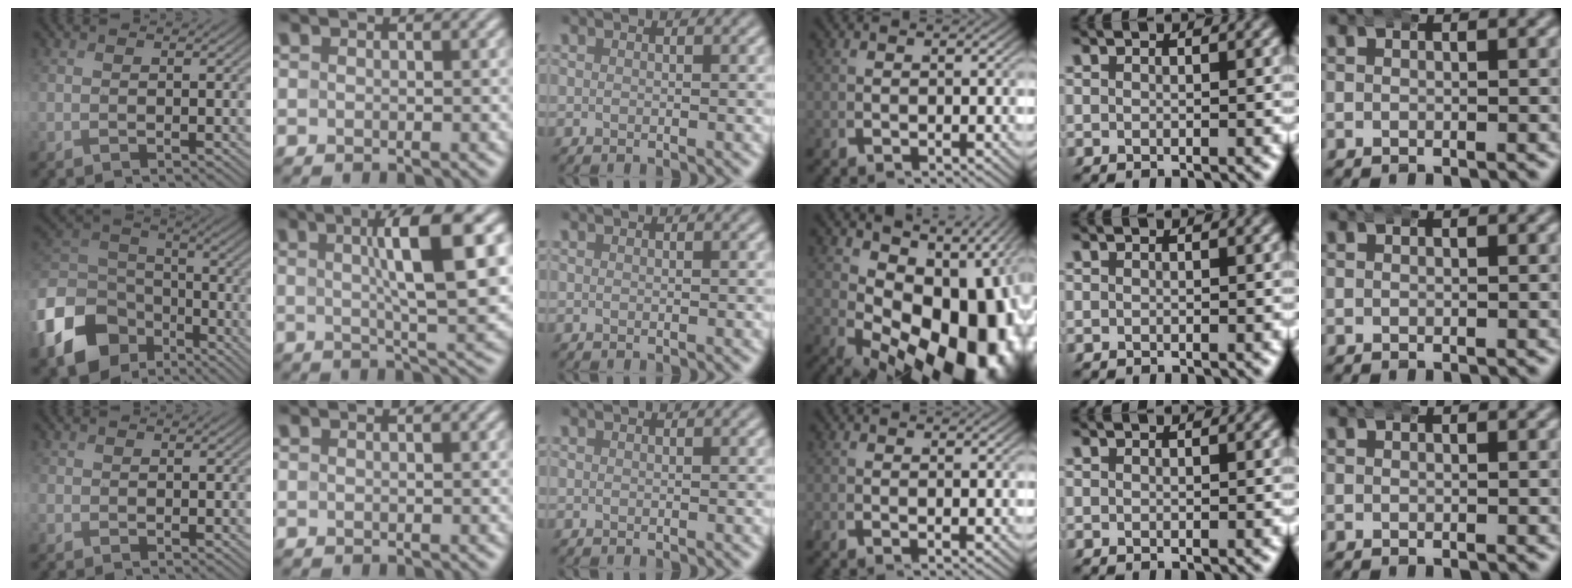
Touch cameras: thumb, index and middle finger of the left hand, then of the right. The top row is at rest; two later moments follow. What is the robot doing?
{"motion": "wrap", "object": "bandana"}